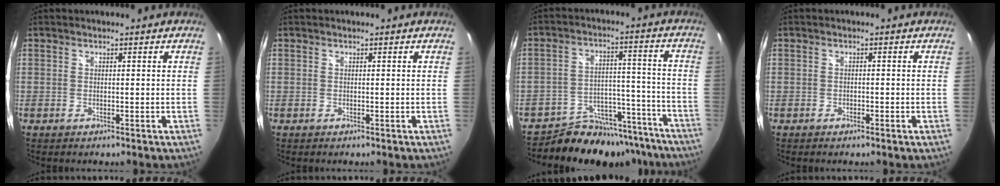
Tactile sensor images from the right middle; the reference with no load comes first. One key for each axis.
{"total": 0.0}
{"total": 15.3, "fx": -13.5, "fy": 6.6, "fz": 3.0, "tx": -0.052, "ty": 0.038, "tz": -0.181}
{"total": 0.7, "fx": -0.5, "fy": 0.2, "fz": 0.3, "tx": -0.006, "ty": -0.001, "tz": -0.012}